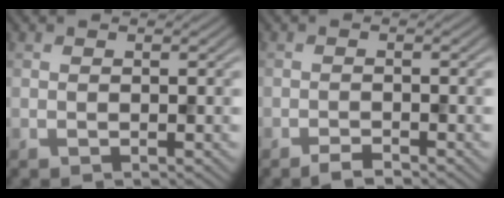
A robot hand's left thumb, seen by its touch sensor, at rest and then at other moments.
{"total": 1.5, "force": [-1.3, 0.2, 0.7], "torque": [-0.010, 0.002, -0.026]}